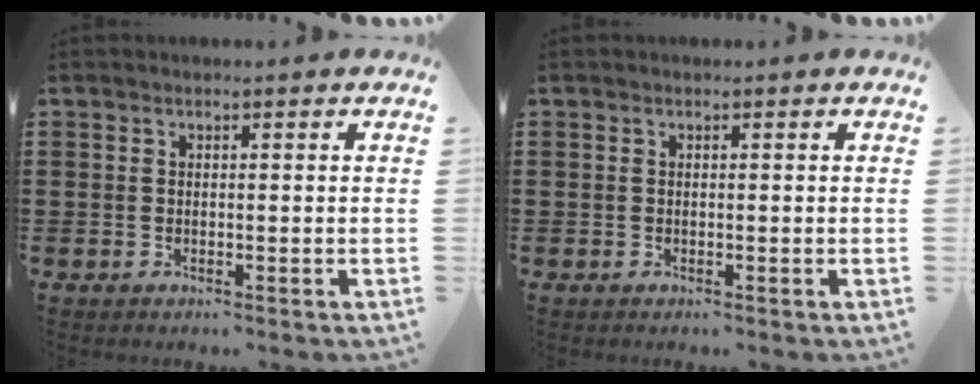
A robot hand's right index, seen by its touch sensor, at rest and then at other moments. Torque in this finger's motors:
{"motor_torque": [-0.09, 0.08, 0.00, 0.00]}